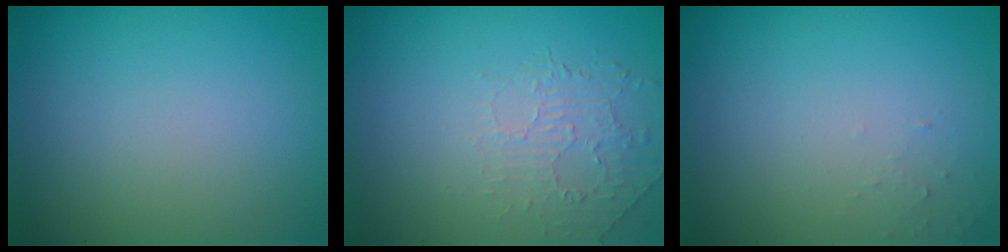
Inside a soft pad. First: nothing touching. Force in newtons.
{"total": 2.0, "press": 0.6, "slide": 1.9}
{"total": 0.6, "press": 0.6, "slide": 0.1}